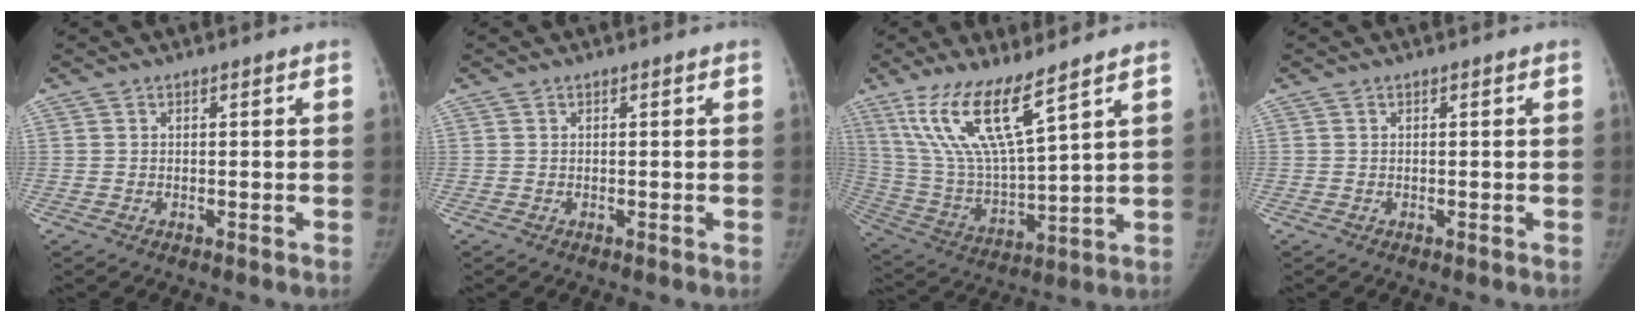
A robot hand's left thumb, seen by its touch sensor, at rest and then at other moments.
{"total": 0.0}
{"total": 16.1, "force": [9.9, 3.2, 12.3], "torque": [-0.245, -0.054, 0.209]}
{"total": 0.0}